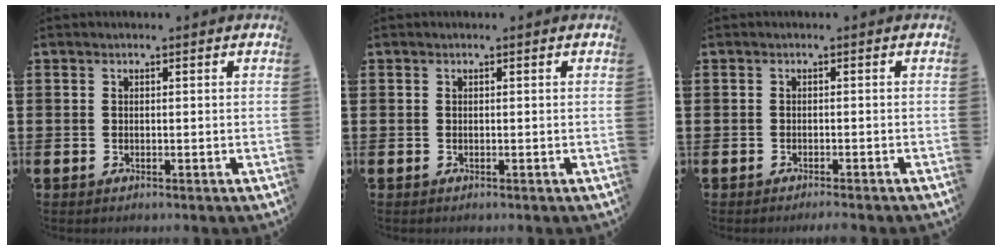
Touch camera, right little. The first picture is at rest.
{"total": 0.0}
{"total": 0.8, "force": [-0.8, -0.1, 0.3], "torque": [-0.004, -0.002, -0.016]}